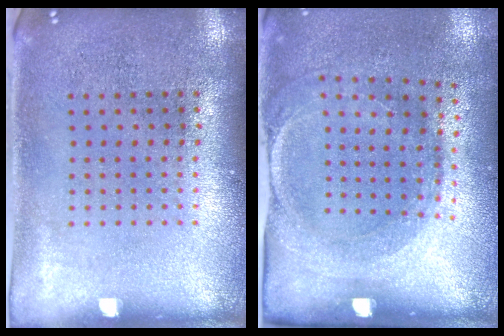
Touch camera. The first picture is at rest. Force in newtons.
{"total": 1.7, "press": 1.3, "slide": 1.1}